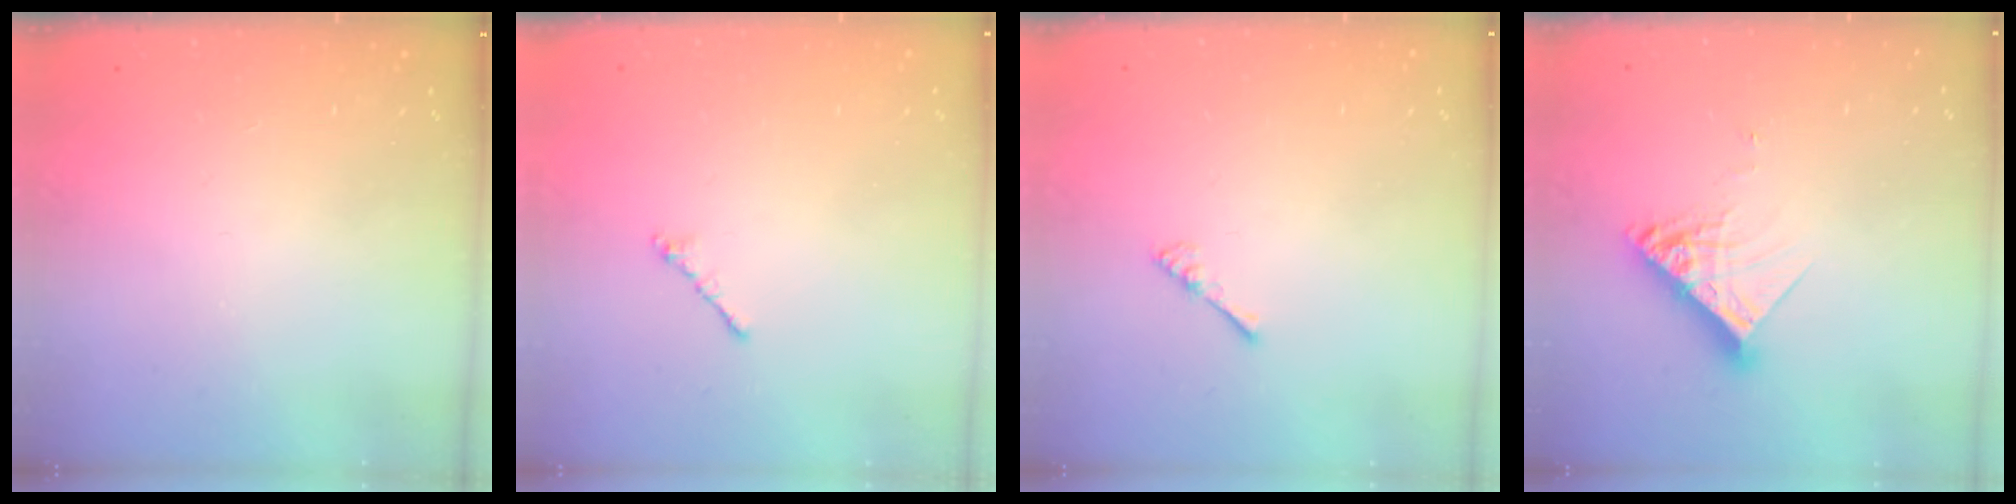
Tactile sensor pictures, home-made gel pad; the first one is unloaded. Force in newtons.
{"total": 0.9, "press": 0.7, "slide": 0.5}
{"total": 2.4, "press": 2.4, "slide": 0.5}
{"total": 12.0, "press": 11.9, "slide": 0.2}